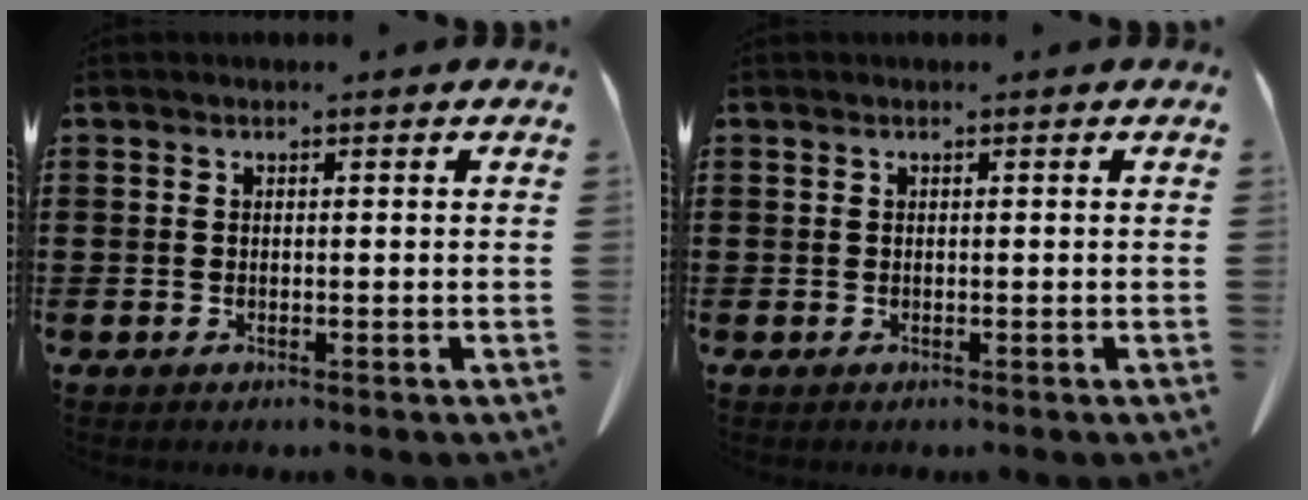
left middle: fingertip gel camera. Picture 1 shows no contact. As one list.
[{"total": 0.0}]